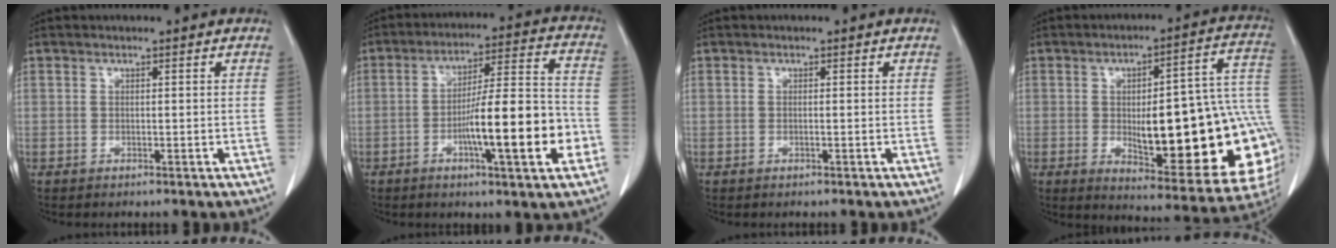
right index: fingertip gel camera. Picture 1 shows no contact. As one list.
[{"total": 15.3, "force": [-4.6, 1.4, 14.6], "torque": [-0.231, 0.007, -0.069]}, {"total": 0.0}, {"total": 25.8, "force": [-2.7, 6.6, 24.8], "torque": [-0.244, 0.020, -0.019]}]